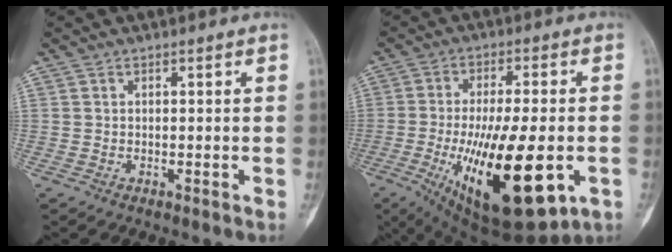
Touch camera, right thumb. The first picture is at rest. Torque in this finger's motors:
{"motor_torque": [0.38, 1.19, 2.28, -0.49, 0.32]}